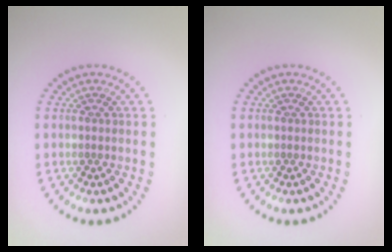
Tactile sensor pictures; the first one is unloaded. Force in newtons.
{"total": 0.0}